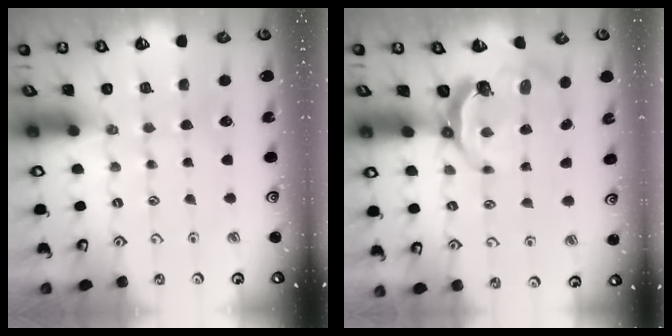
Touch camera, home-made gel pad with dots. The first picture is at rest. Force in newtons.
{"total": 5.5, "press": 4.1, "slide": 3.7}